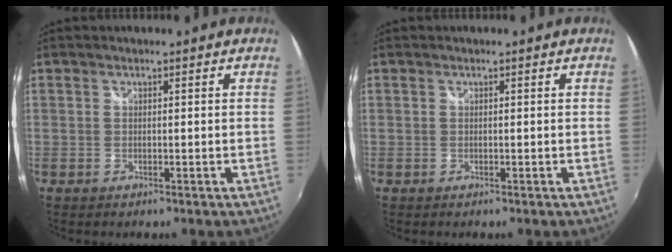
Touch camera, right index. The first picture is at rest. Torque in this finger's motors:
{"motor_torque": [0.00, 0.00, 0.00, 0.00]}